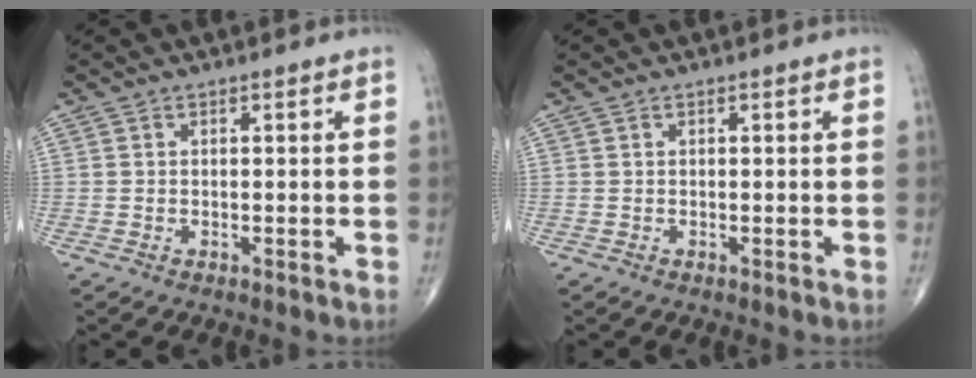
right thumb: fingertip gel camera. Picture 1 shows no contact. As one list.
[{"total": 0.0}]